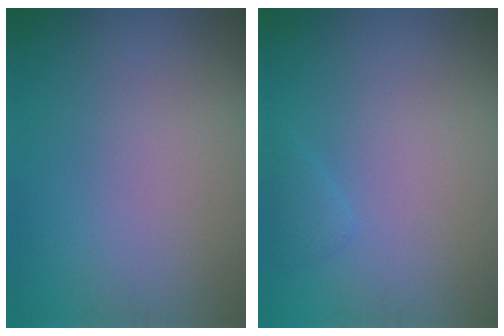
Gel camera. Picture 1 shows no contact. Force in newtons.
{"total": 0.9, "press": 0.9, "slide": 0.1}